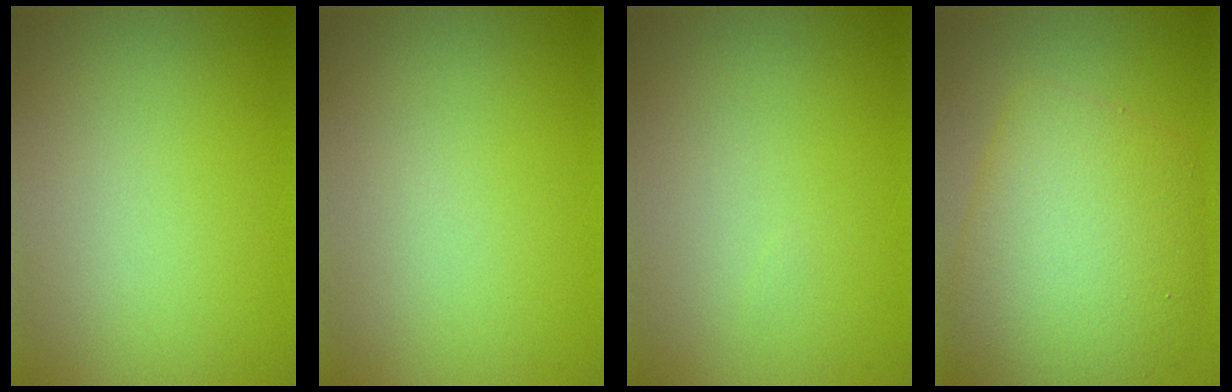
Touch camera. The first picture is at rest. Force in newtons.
{"total": 0.0}
{"total": 0.0}
{"total": 8.0, "press": 8.0, "slide": 0.1}